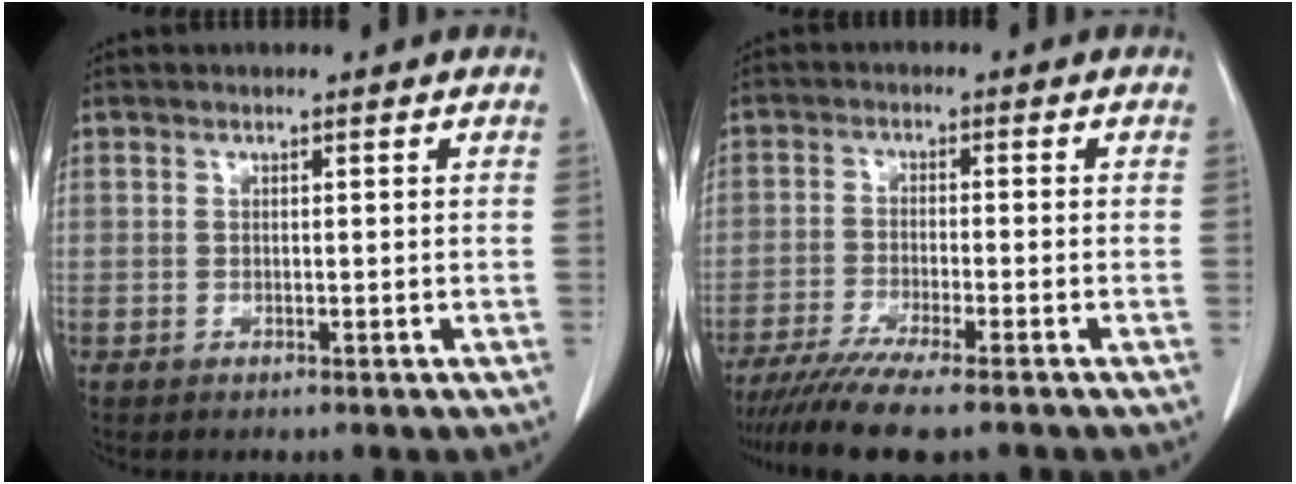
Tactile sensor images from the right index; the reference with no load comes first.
{"total": 9.5, "force": [-7.8, -0.3, 5.4], "torque": [-0.078, -0.025, -0.125]}